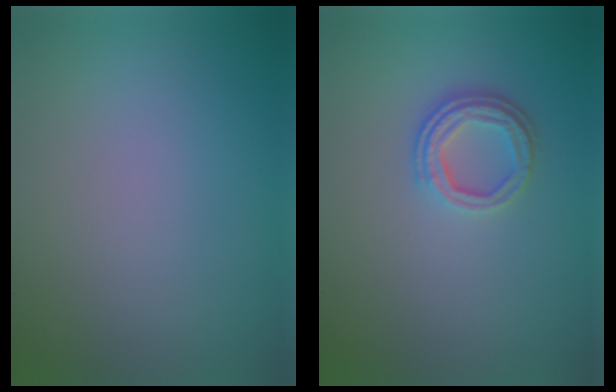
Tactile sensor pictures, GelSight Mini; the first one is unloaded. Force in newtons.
{"total": 3.1, "press": 2.5, "slide": 1.9}